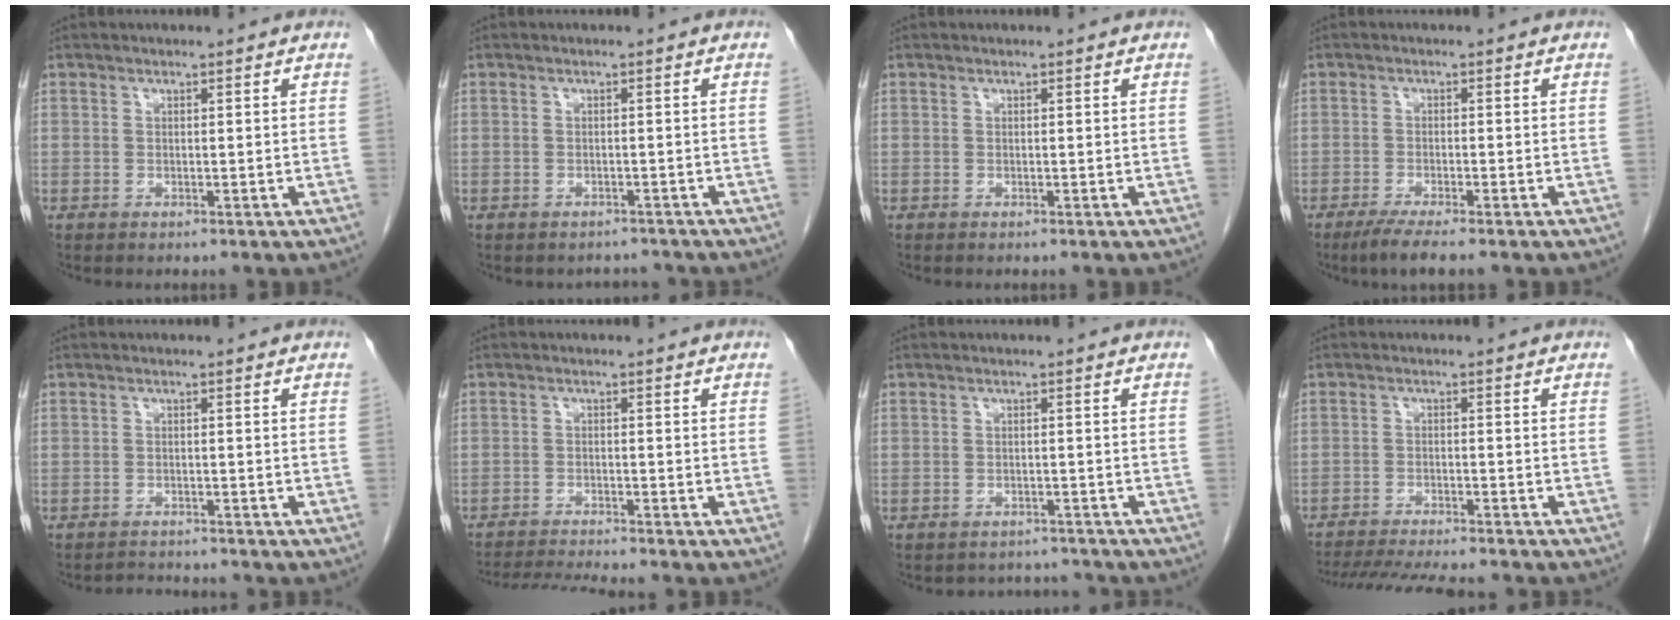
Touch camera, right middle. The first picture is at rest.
{"total": 2.2, "force": [-2.0, 0.9, -0.3], "torque": [0.003, -0.001, -0.029]}
{"total": 0.0}
{"total": 4.4, "force": [-3.3, 0.0, 2.9], "torque": [-0.057, -0.013, -0.058]}
{"total": 2.3, "force": [-2.3, -0.1, -0.3], "torque": [0.001, -0.013, -0.035]}
{"total": 6.2, "force": [-5.8, -1.1, 1.8], "torque": [-0.031, -0.018, -0.097]}
{"total": 4.1, "force": [-3.9, 1.2, -0.6], "torque": [0.005, 0.010, -0.051]}
{"total": 12.9, "force": [-11.6, 1.1, 5.5], "torque": [-0.085, -0.019, -0.167]}